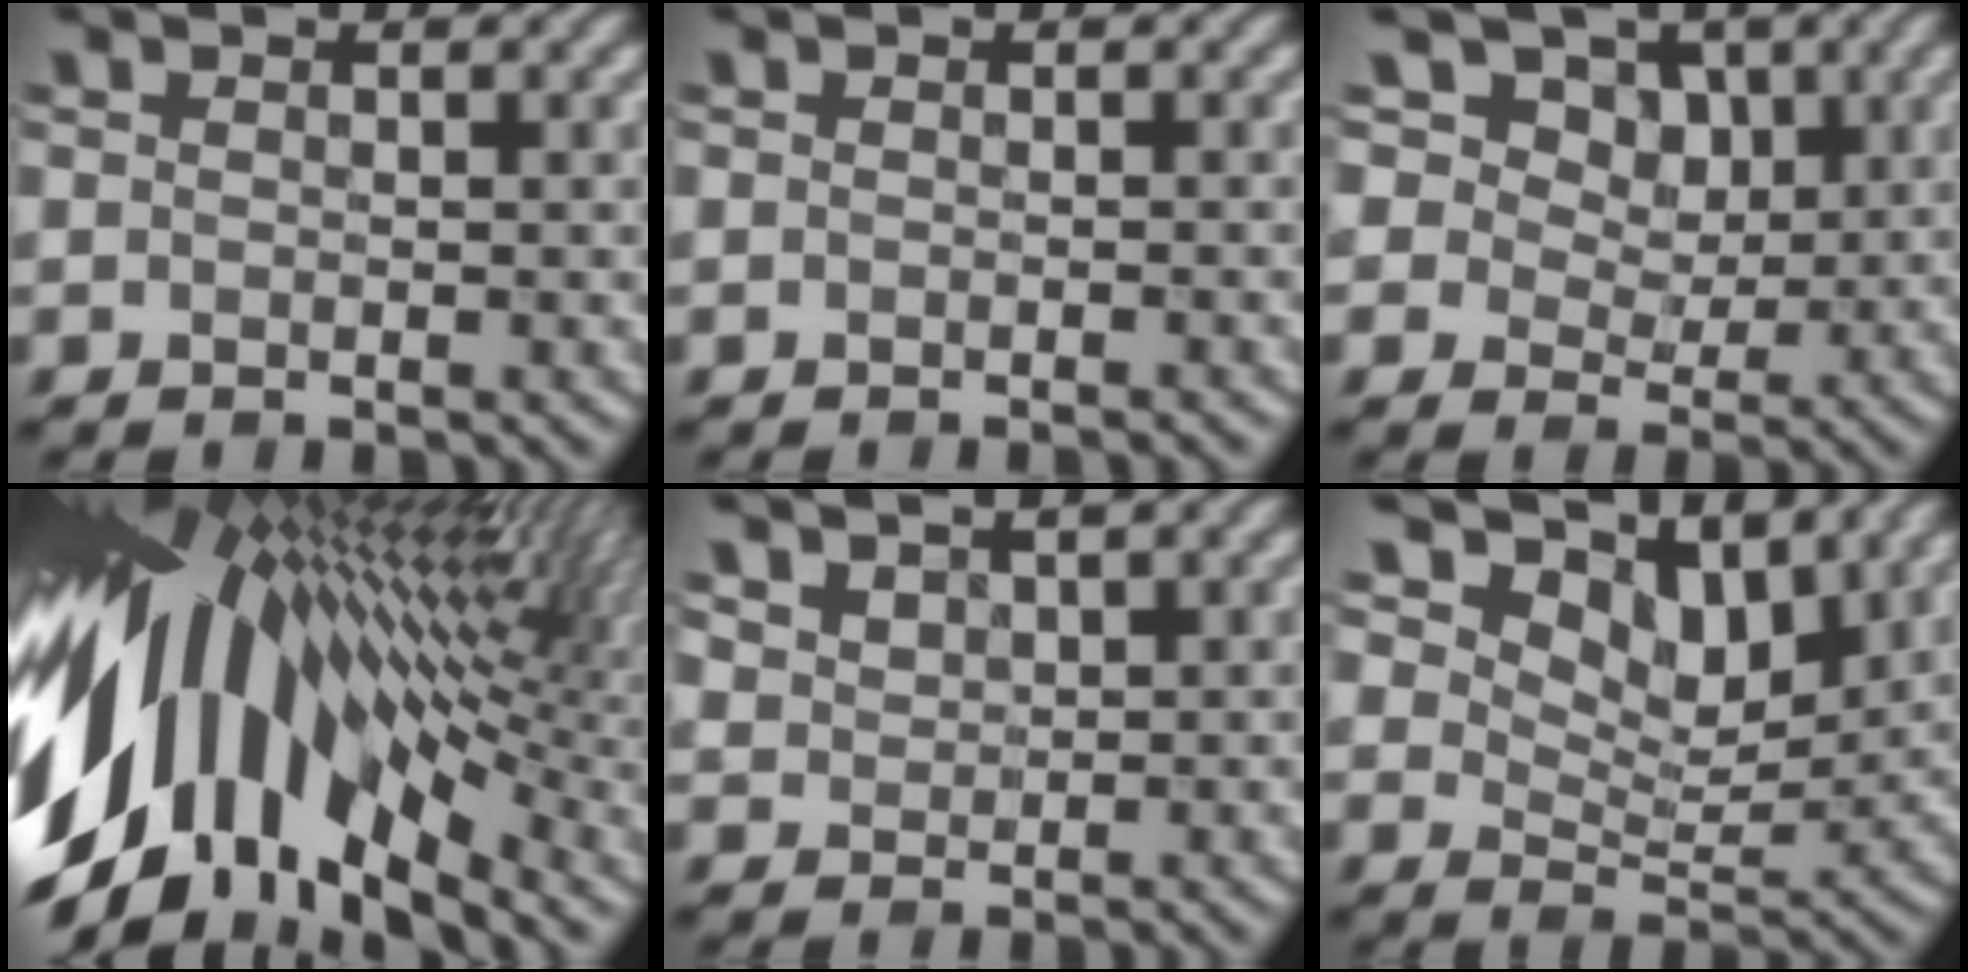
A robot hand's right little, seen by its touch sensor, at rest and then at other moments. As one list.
[{"total": 0.8, "force": [-0.6, 0.2, 0.5], "torque": [-0.001, -0.002, -0.013]}, {"total": 15.0, "force": [8.2, 10.3, 7.3], "torque": [-0.153, 0.044, 0.122]}, {"total": 17.7, "force": [1.3, 9.6, 14.8], "torque": [-0.256, 0.002, 0.014]}, {"total": 2.6, "force": [2.0, 1.2, 1.1], "torque": [-0.025, 0.007, 0.045]}, {"total": 8.5, "force": [6.3, 4.0, 4.0], "torque": [-0.068, -0.024, 0.105]}]